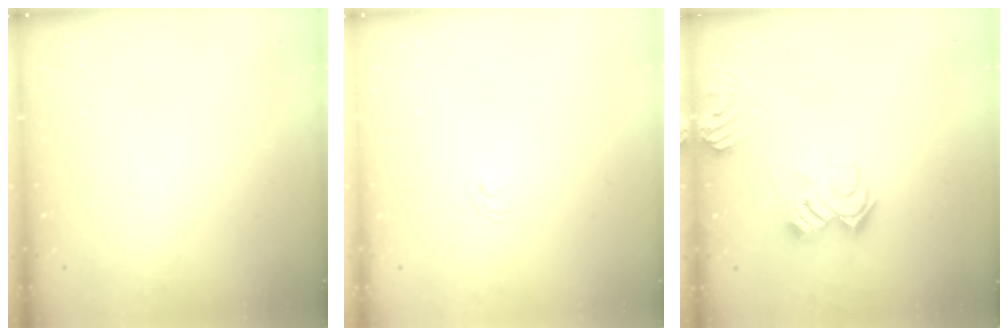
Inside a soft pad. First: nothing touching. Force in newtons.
{"total": 2.4, "press": 2.1, "slide": 1.1}
{"total": 9.6, "press": 9.6, "slide": 0.9}